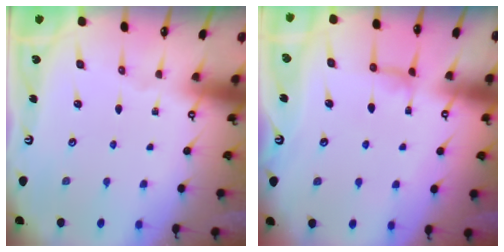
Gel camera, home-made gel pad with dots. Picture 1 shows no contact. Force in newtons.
{"total": 2.3, "press": 2.3, "slide": 0.0}